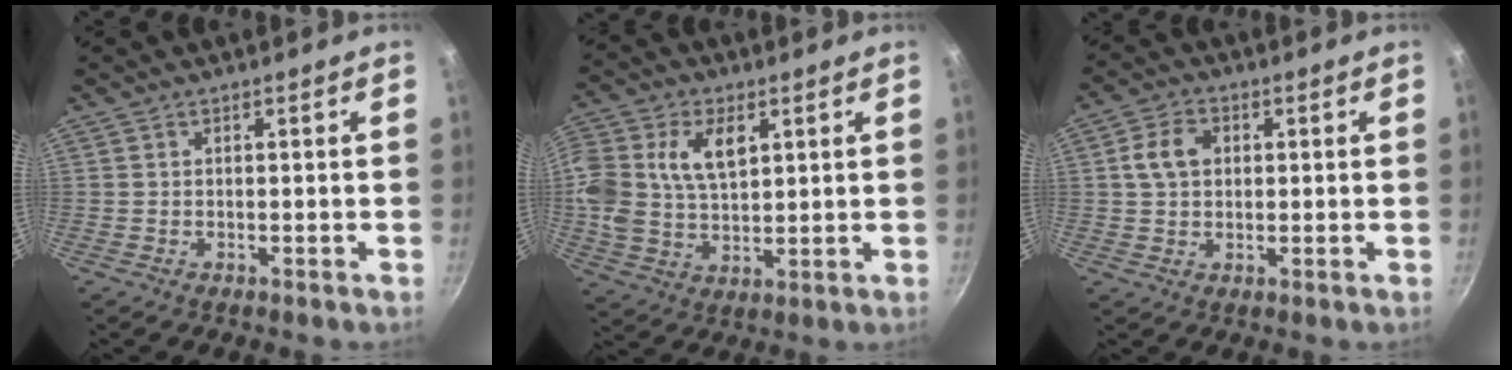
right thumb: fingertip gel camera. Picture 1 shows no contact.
{"total": 15.9, "force": [4.5, 10.3, 11.3], "torque": [-0.238, 0.000, 0.085]}
{"total": 6.1, "force": [1.2, 4.6, 3.9], "torque": [-0.067, 0.009, 0.018]}